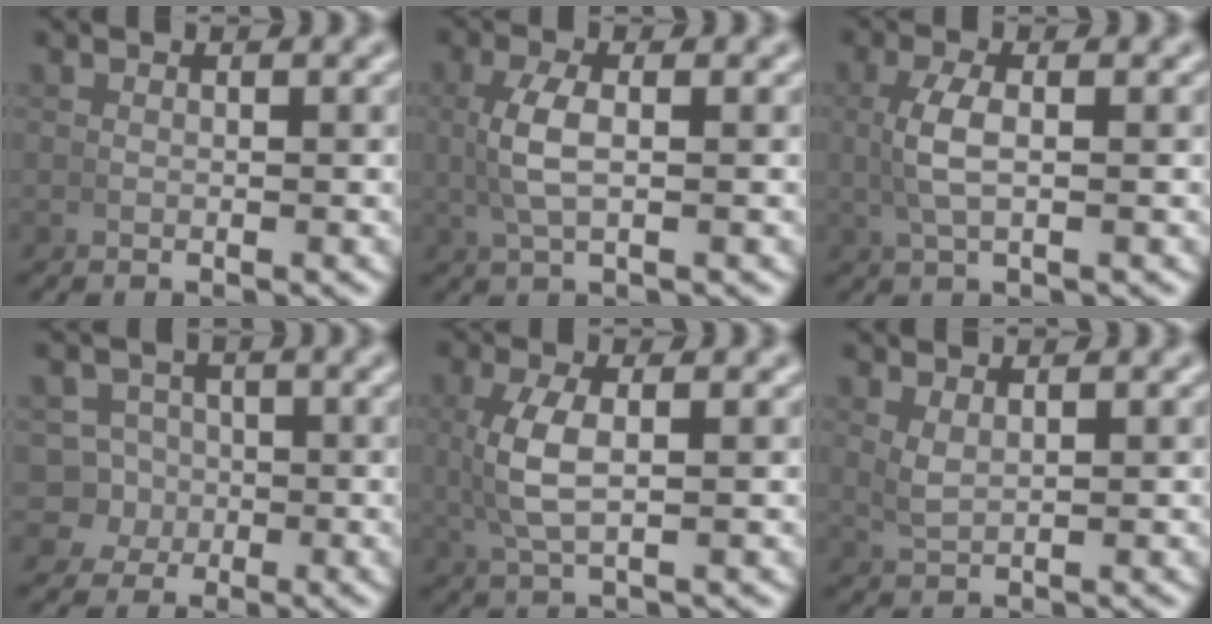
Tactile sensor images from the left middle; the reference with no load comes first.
{"total": 2.9, "force": [0.2, 0.7, 2.8], "torque": [-0.065, 0.003, 0.008]}
{"total": 2.7, "force": [0.2, 0.5, 2.6], "torque": [-0.059, 0.004, 0.007]}
{"total": 7.9, "force": [-1.7, 7.4, 2.1], "torque": [-0.054, -0.036, -0.027]}
{"total": 3.7, "force": [0.4, 1.2, 3.5], "torque": [-0.082, 0.002, 0.016]}
{"total": 1.5, "force": [1.0, 0.2, 1.0], "torque": [-0.019, -0.003, 0.029]}